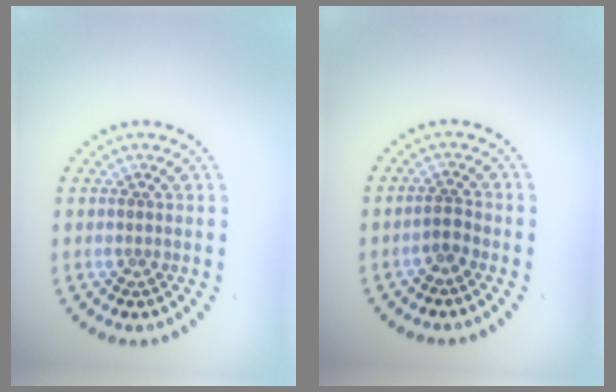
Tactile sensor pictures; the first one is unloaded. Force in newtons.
{"total": 1.2, "press": 1.0, "slide": 0.5}